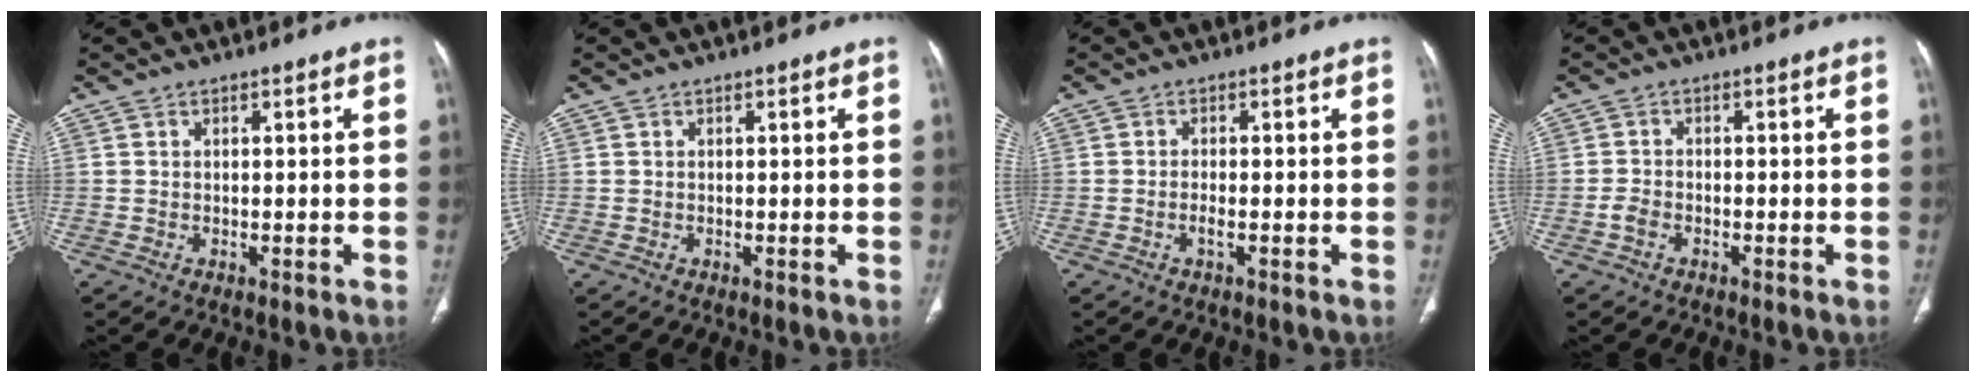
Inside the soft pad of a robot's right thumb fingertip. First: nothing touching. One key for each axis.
{"total": 0.0}
{"total": 1.5, "fx": -0.7, "fy": 0.3, "fz": 1.3, "tx": -0.027, "ty": 0.002, "tz": -0.015}
{"total": 2.0, "fx": -1.1, "fy": 1.3, "fz": 1.1, "tx": -0.025, "ty": 0.008, "tz": -0.024}